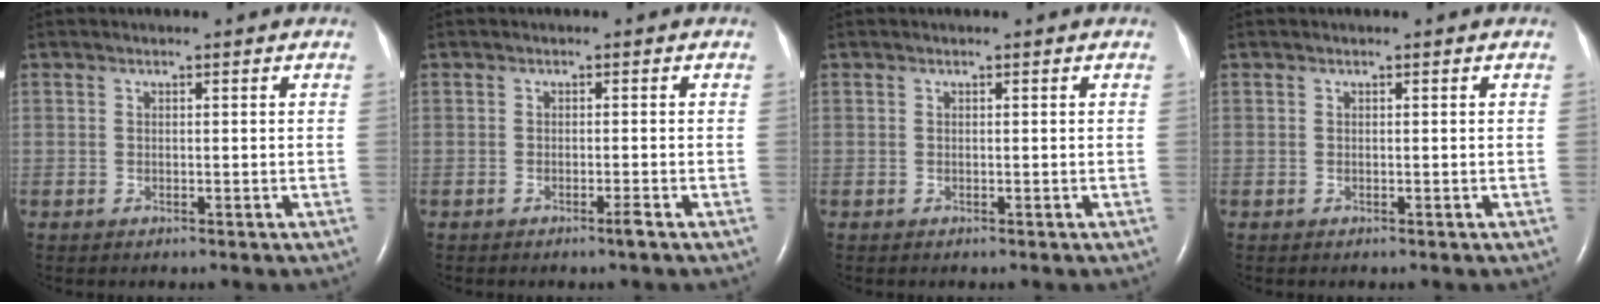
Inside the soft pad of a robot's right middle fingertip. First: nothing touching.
{"total": 1.1, "force": [-0.8, -0.3, 0.8], "torque": [-0.014, -0.001, -0.013]}
{"total": 0.0}
{"total": 0.0}